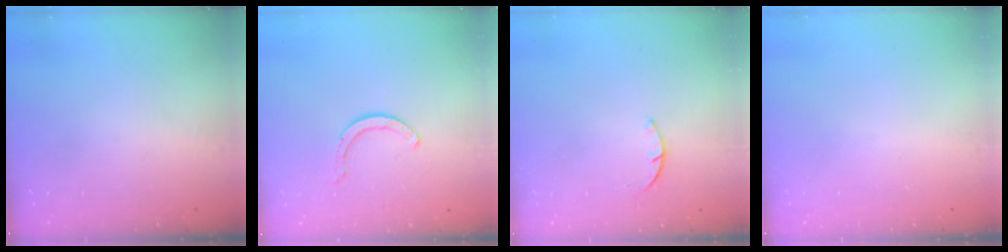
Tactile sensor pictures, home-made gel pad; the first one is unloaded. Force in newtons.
{"total": 2.9, "press": 2.9, "slide": 0.4}
{"total": 1.4, "press": 1.4, "slide": 0.3}
{"total": 0.0}